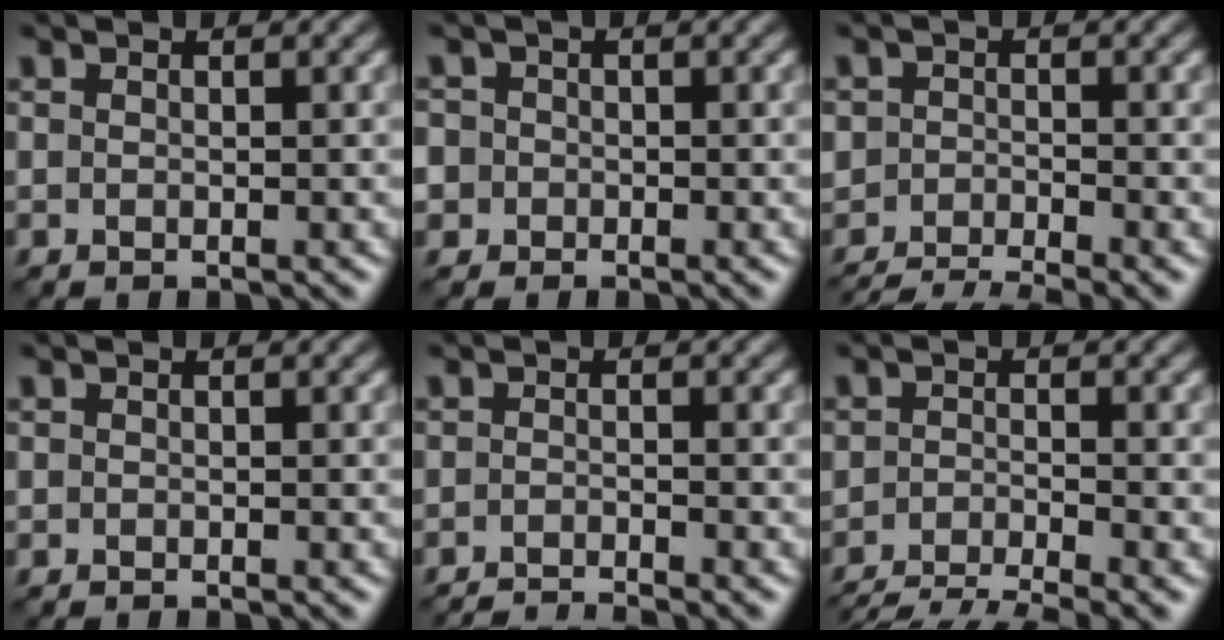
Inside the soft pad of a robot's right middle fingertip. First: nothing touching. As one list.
[{"total": 3.3, "force": [-0.7, 3.2, 0.8], "torque": [-0.008, 0.013, -0.042]}, {"total": 5.8, "force": [-5.2, 1.0, 2.3], "torque": [-0.041, -0.016, -0.091]}, {"total": 0.0}, {"total": 3.0, "force": [-2.7, 0.2, 1.3], "torque": [-0.016, -0.002, -0.052]}, {"total": 6.1, "force": [-5.2, 1.1, 3.0], "torque": [-0.051, -0.020, -0.089]}]